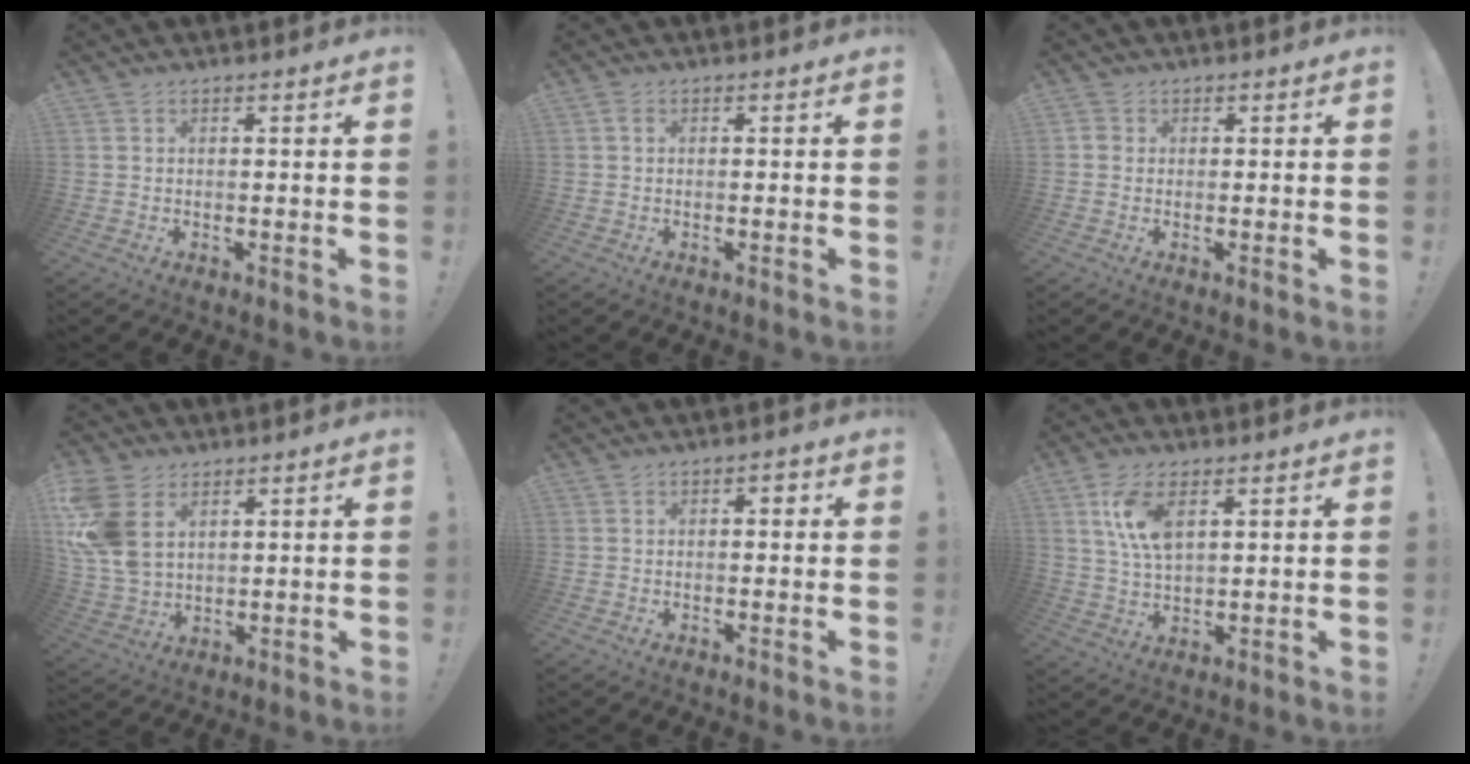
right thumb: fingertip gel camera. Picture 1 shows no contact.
{"total": 0.9, "force": [0.0, 0.5, 0.7], "torque": [-0.012, 0.004, 0.001]}
{"total": 2.0, "force": [0.5, 1.9, 0.6], "torque": [-0.003, 0.003, 0.009]}
{"total": 13.8, "force": [4.6, 9.7, 8.7], "torque": [-0.183, -0.018, 0.093]}
{"total": 1.4, "force": [-0.4, 1.0, 0.9], "torque": [-0.011, 0.005, -0.011]}
{"total": 9.5, "force": [3.9, 4.5, 7.3], "torque": [-0.144, -0.009, 0.070]}